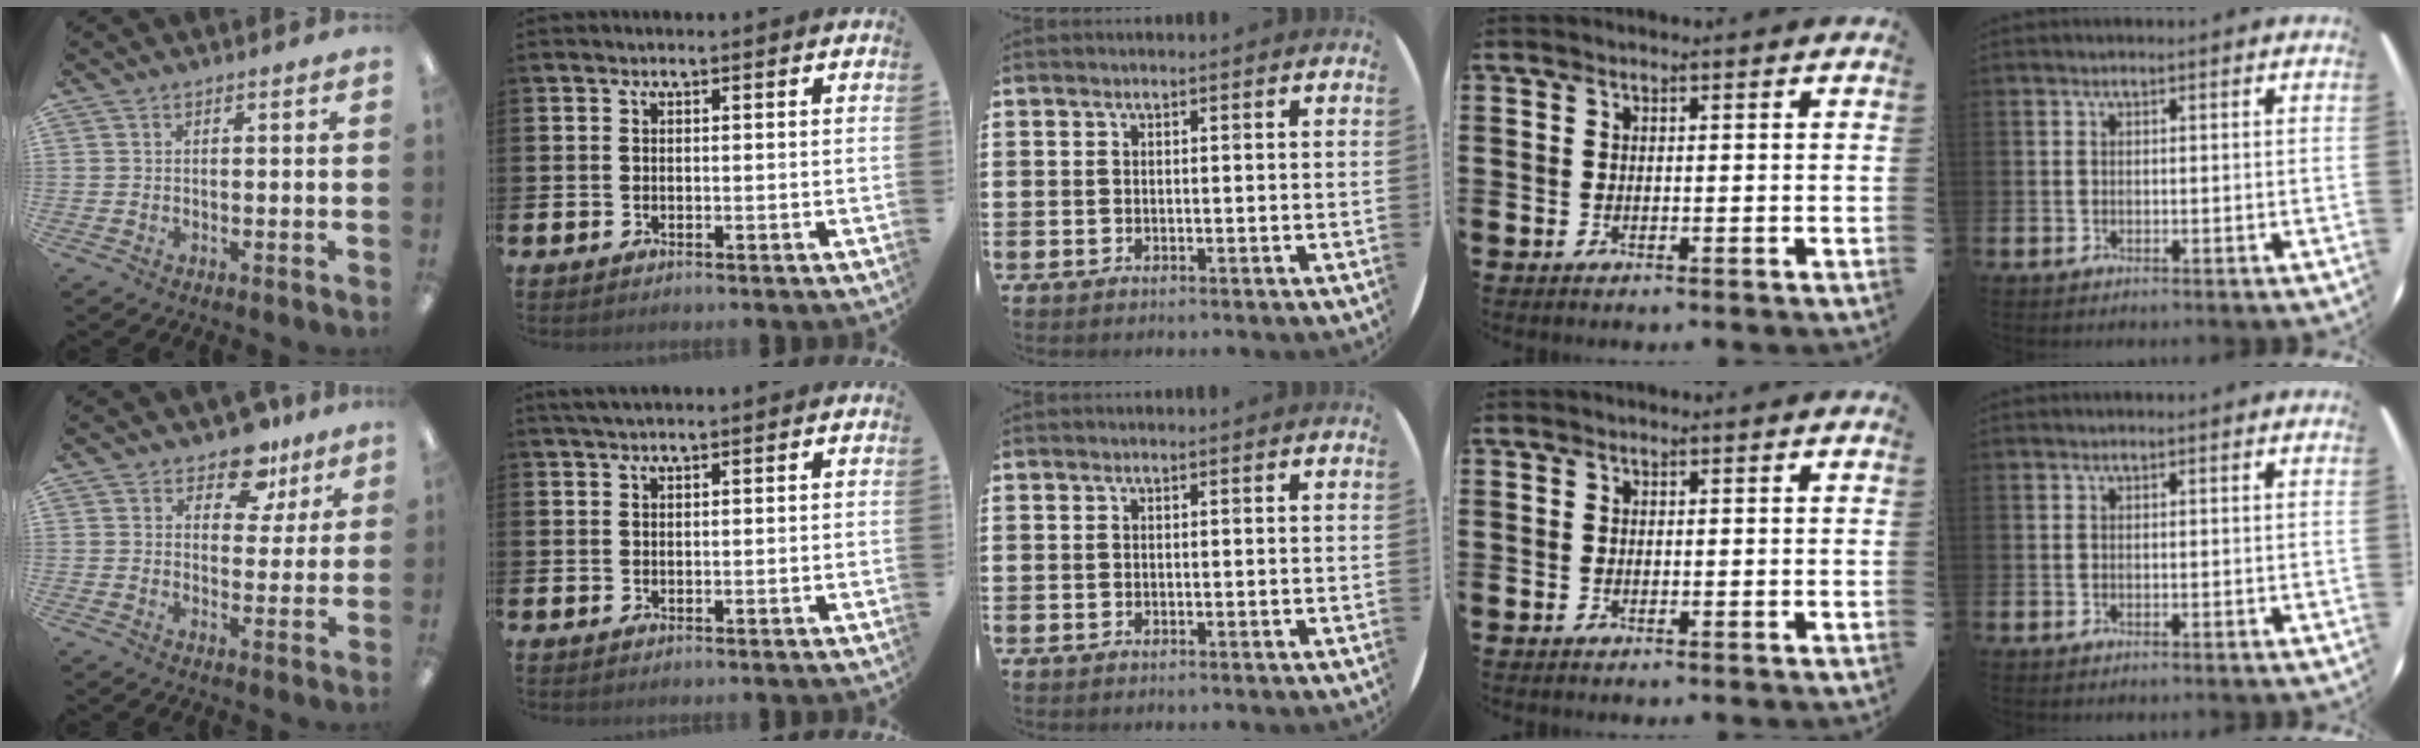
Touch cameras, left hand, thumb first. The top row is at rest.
{"thumb": {"total": 9.7, "force": [7.0, 5.3, 4.2], "torque": [-0.062, -0.033, 0.125]}, "index": {"total": 1.5, "force": [1.2, 0.1, 0.8], "torque": [-0.016, 0.003, 0.022]}}